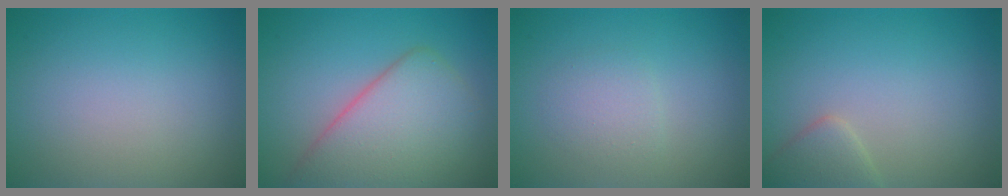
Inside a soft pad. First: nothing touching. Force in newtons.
{"total": 7.3, "press": 7.3, "slide": 0.5}
{"total": 1.7, "press": 1.7, "slide": 0.1}
{"total": 2.2, "press": 2.2, "slide": 0.1}